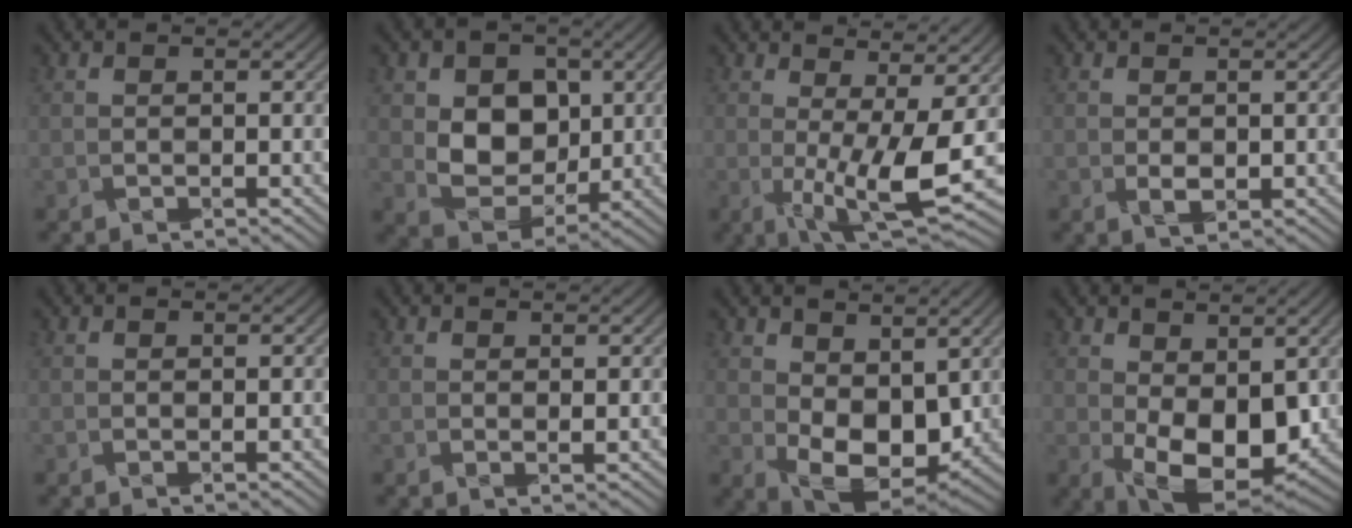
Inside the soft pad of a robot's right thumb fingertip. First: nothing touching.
{"total": 7.4, "force": [0.7, 5.9, 4.5], "torque": [-0.095, -0.009, 0.013]}
{"total": 10.0, "force": [0.1, 2.6, 9.6], "torque": [-0.154, -0.001, 0.008]}
{"total": 1.3, "force": [-0.1, 0.8, 1.0], "torque": [-0.021, -0.004, 0.004]}
{"total": 0.0}
{"total": 0.9, "force": [0.6, 0.0, 0.6], "torque": [-0.006, -0.004, 0.017]}
{"total": 9.3, "force": [1.6, 5.7, 7.2], "torque": [-0.140, -0.012, 0.040]}
{"total": 10.4, "force": [-0.2, 5.7, 8.6], "torque": [-0.154, -0.014, 0.006]}